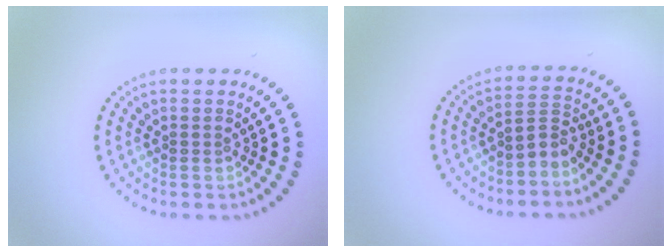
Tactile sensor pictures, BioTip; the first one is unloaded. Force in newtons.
{"total": 2.2, "press": 1.5, "slide": 1.6}